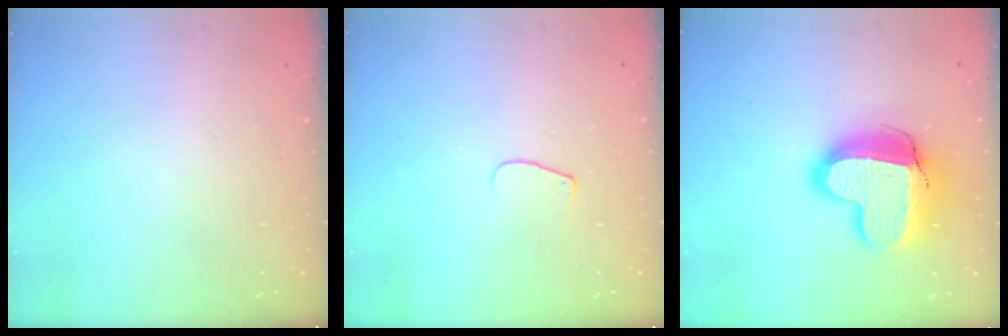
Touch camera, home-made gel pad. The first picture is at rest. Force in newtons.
{"total": 4.8, "press": 4.8, "slide": 0.4}
{"total": 16.9, "press": 16.8, "slide": 1.4}